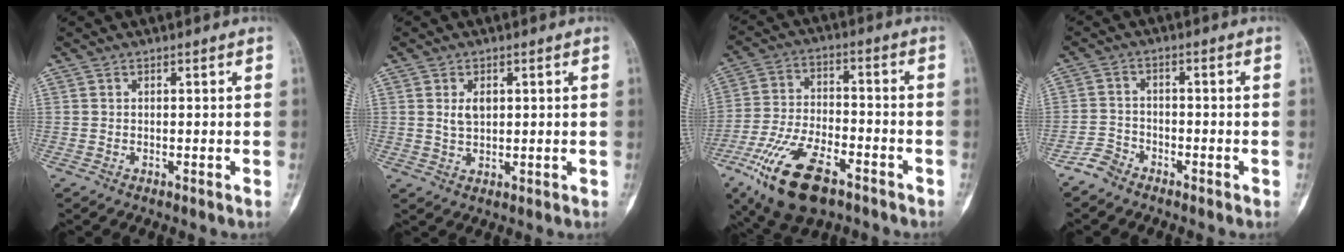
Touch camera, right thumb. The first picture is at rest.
{"total": 3.5, "force": [0.8, 2.4, 2.4], "torque": [-0.026, -0.004, 0.016]}
{"total": 17.0, "force": [-9.6, 7.7, 11.7], "torque": [-0.217, 0.032, -0.169]}
{"total": 3.8, "force": [-3.2, 2.1, 0.3], "torque": [0.002, 0.015, -0.070]}